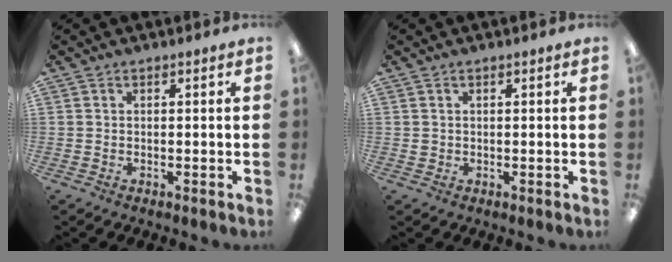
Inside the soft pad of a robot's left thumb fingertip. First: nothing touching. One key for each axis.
{"total": 1.1, "fx": 0.3, "fy": 1.0, "fz": 0.1, "tx": -0.003, "ty": 0.005, "tz": 0.006}